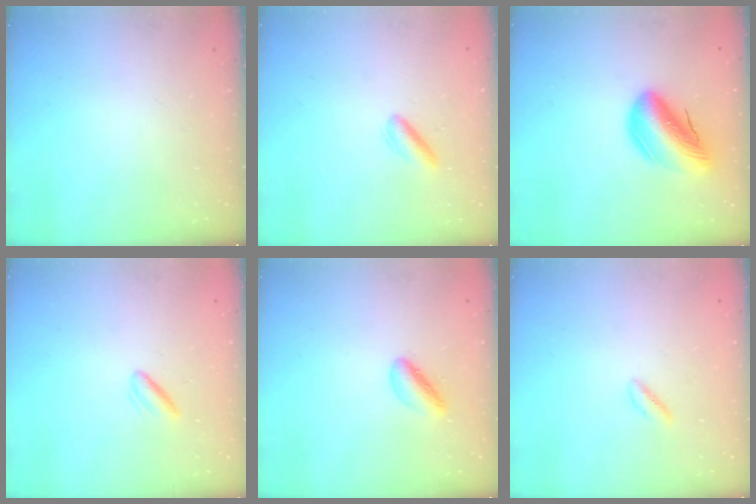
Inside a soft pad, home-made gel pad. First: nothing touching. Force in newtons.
{"total": 2.7, "press": 2.6, "slide": 0.8}
{"total": 14.7, "press": 14.2, "slide": 3.9}
{"total": 3.0, "press": 2.7, "slide": 1.3}
{"total": 5.5, "press": 5.4, "slide": 1.1}
{"total": 1.9, "press": 1.7, "slide": 1.0}